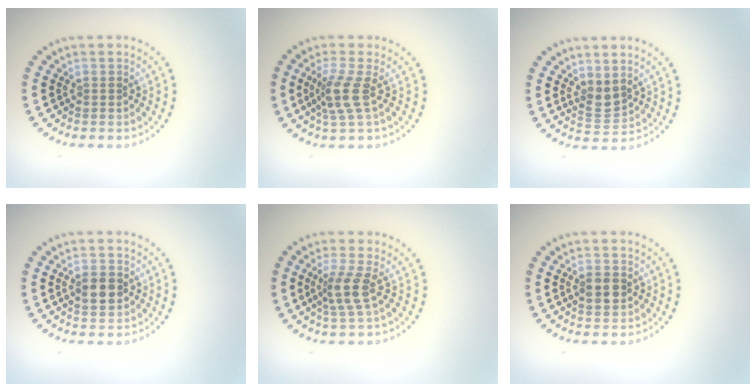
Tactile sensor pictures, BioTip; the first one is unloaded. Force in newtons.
{"total": 2.8, "press": 2.2, "slide": 1.8}
{"total": 2.0, "press": 1.6, "slide": 1.2}
{"total": 3.0, "press": 3.0, "slide": 0.1}
{"total": 2.8, "press": 2.2, "slide": 1.7}
{"total": 2.8, "press": 2.8, "slide": 0.1}